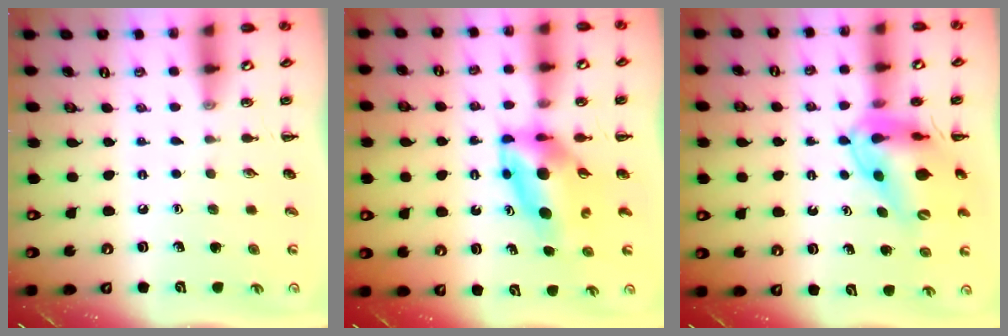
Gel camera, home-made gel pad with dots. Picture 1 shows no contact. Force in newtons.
{"total": 7.2, "press": 6.9, "slide": 2.0}
{"total": 14.0, "press": 13.4, "slide": 4.0}